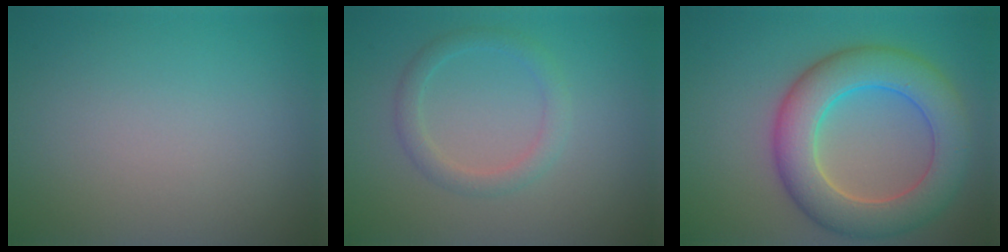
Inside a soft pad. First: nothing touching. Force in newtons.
{"total": 2.1, "press": 2.1, "slide": 0.1}
{"total": 8.2, "press": 8.2, "slide": 0.3}